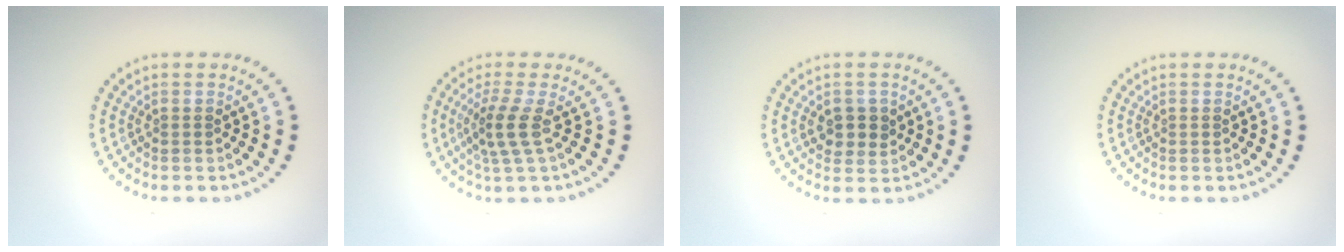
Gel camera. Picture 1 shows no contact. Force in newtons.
{"total": 2.8, "press": 2.3, "slide": 1.6}
{"total": 2.4, "press": 2.3, "slide": 0.6}
{"total": 0.0}